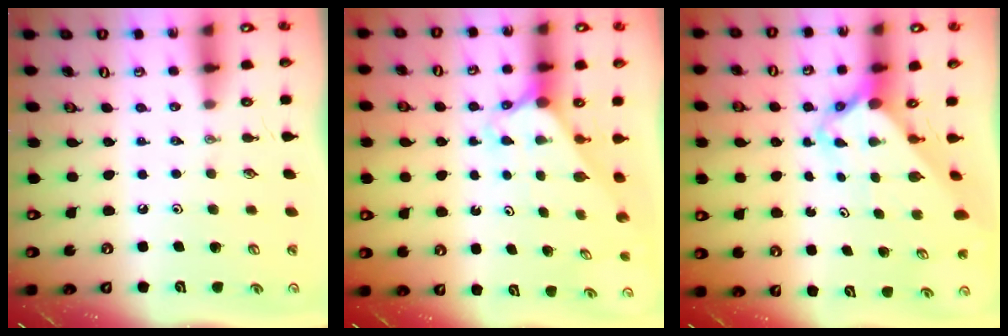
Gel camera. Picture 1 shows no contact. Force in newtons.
{"total": 2.2, "press": 2.2, "slide": 0.2}
{"total": 2.9, "press": 2.9, "slide": 0.3}